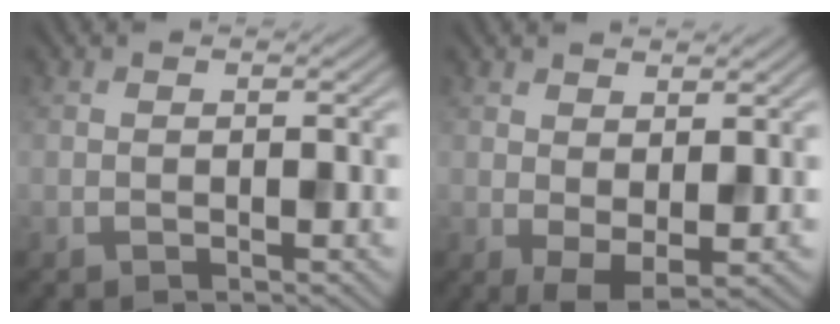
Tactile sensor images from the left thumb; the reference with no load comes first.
{"total": 3.1, "force": [1.0, 1.3, 2.6], "torque": [-0.054, -0.005, 0.022]}